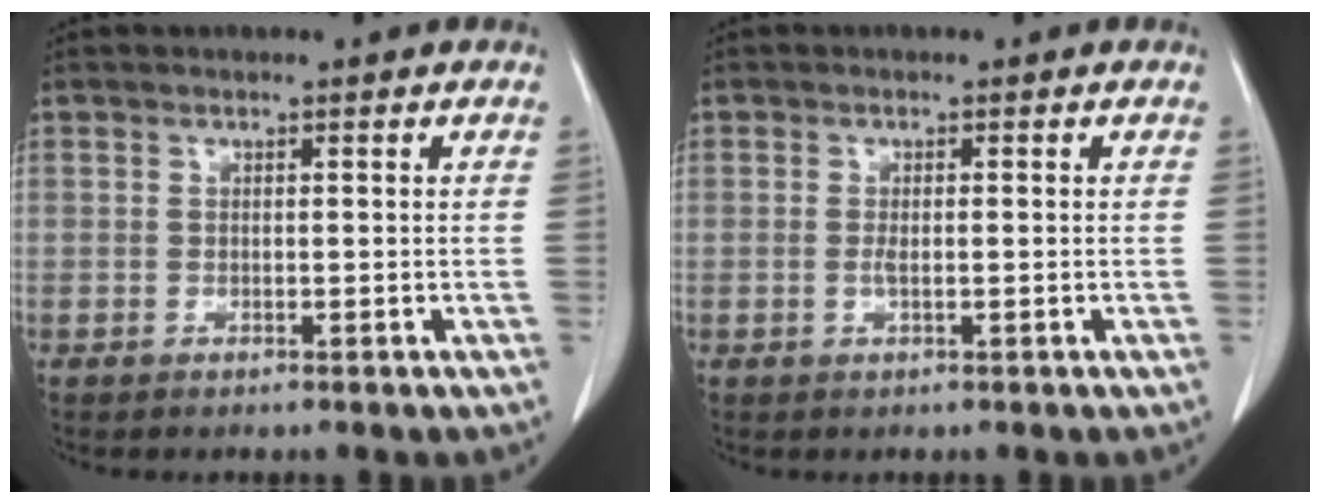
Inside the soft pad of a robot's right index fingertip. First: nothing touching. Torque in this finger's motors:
{"motor_torque": [0.08, 0.17, 0.00, 0.02]}